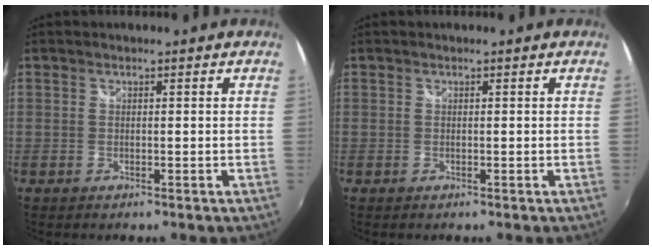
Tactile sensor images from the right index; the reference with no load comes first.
{"total": 0.0}